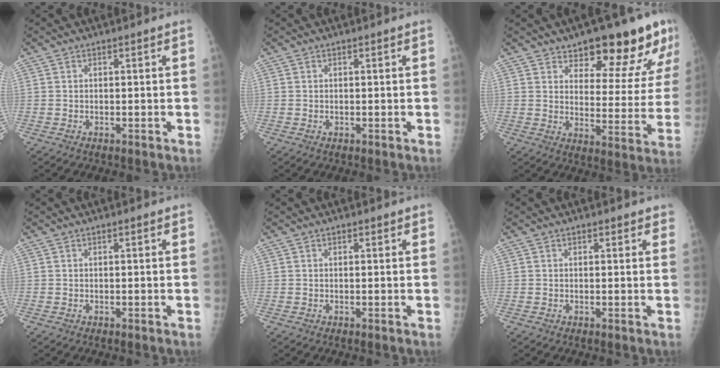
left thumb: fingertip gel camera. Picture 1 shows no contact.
{"total": 0.0}
{"total": 17.8, "force": [12.8, 6.6, 10.4], "torque": [-0.081, -0.081, 0.170]}
{"total": 0.6, "force": [0.4, 0.1, 0.5], "torque": [-0.007, 0.000, 0.004]}
{"total": 0.9, "force": [0.6, 0.4, 0.4], "torque": [-0.005, -0.003, 0.006]}
{"total": 2.3, "force": [1.8, 0.9, 1.0], "torque": [0.012, -0.001, 0.015]}